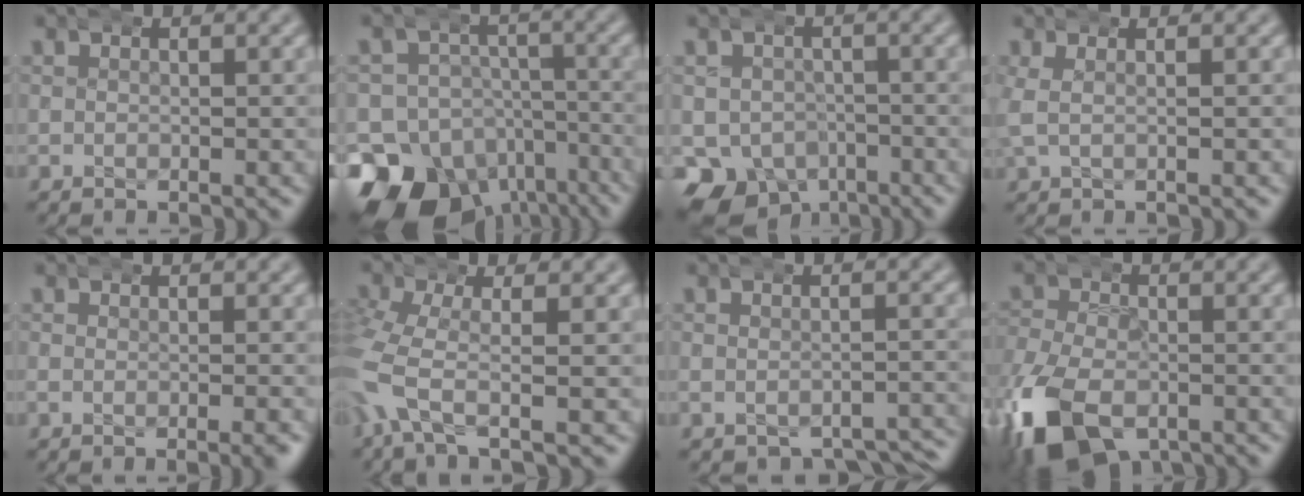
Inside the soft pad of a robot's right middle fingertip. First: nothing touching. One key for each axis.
{"total": 17.7, "fx": -9.2, "fy": 12.9, "fz": 7.9, "tx": -0.131, "ty": -0.080, "tz": -0.130}
{"total": 14.1, "fx": -6.0, "fy": 12.0, "fz": 4.2, "tx": -0.087, "ty": -0.061, "tz": -0.089}
{"total": 1.3, "fx": 0.5, "fy": 0.9, "fz": 0.8, "tx": -0.032, "ty": 0.006, "tz": 0.010}
{"total": 1.2, "fx": -0.6, "fy": -0.3, "fz": 0.9, "tx": -0.010, "ty": 0.006, "tz": -0.016}
{"total": 2.8, "fx": -0.6, "fy": 1.2, "fz": 2.4, "tx": -0.090, "ty": -0.014, "tz": -0.006}
{"total": 4.0, "fx": -3.9, "fy": 0.8, "fz": 0.8, "tx": -0.009, "ty": -0.004, "tz": -0.060}
{"total": 9.8, "fx": -5.4, "fy": 6.6, "fz": 4.9, "tx": -0.099, "ty": -0.033, "tz": -0.073}